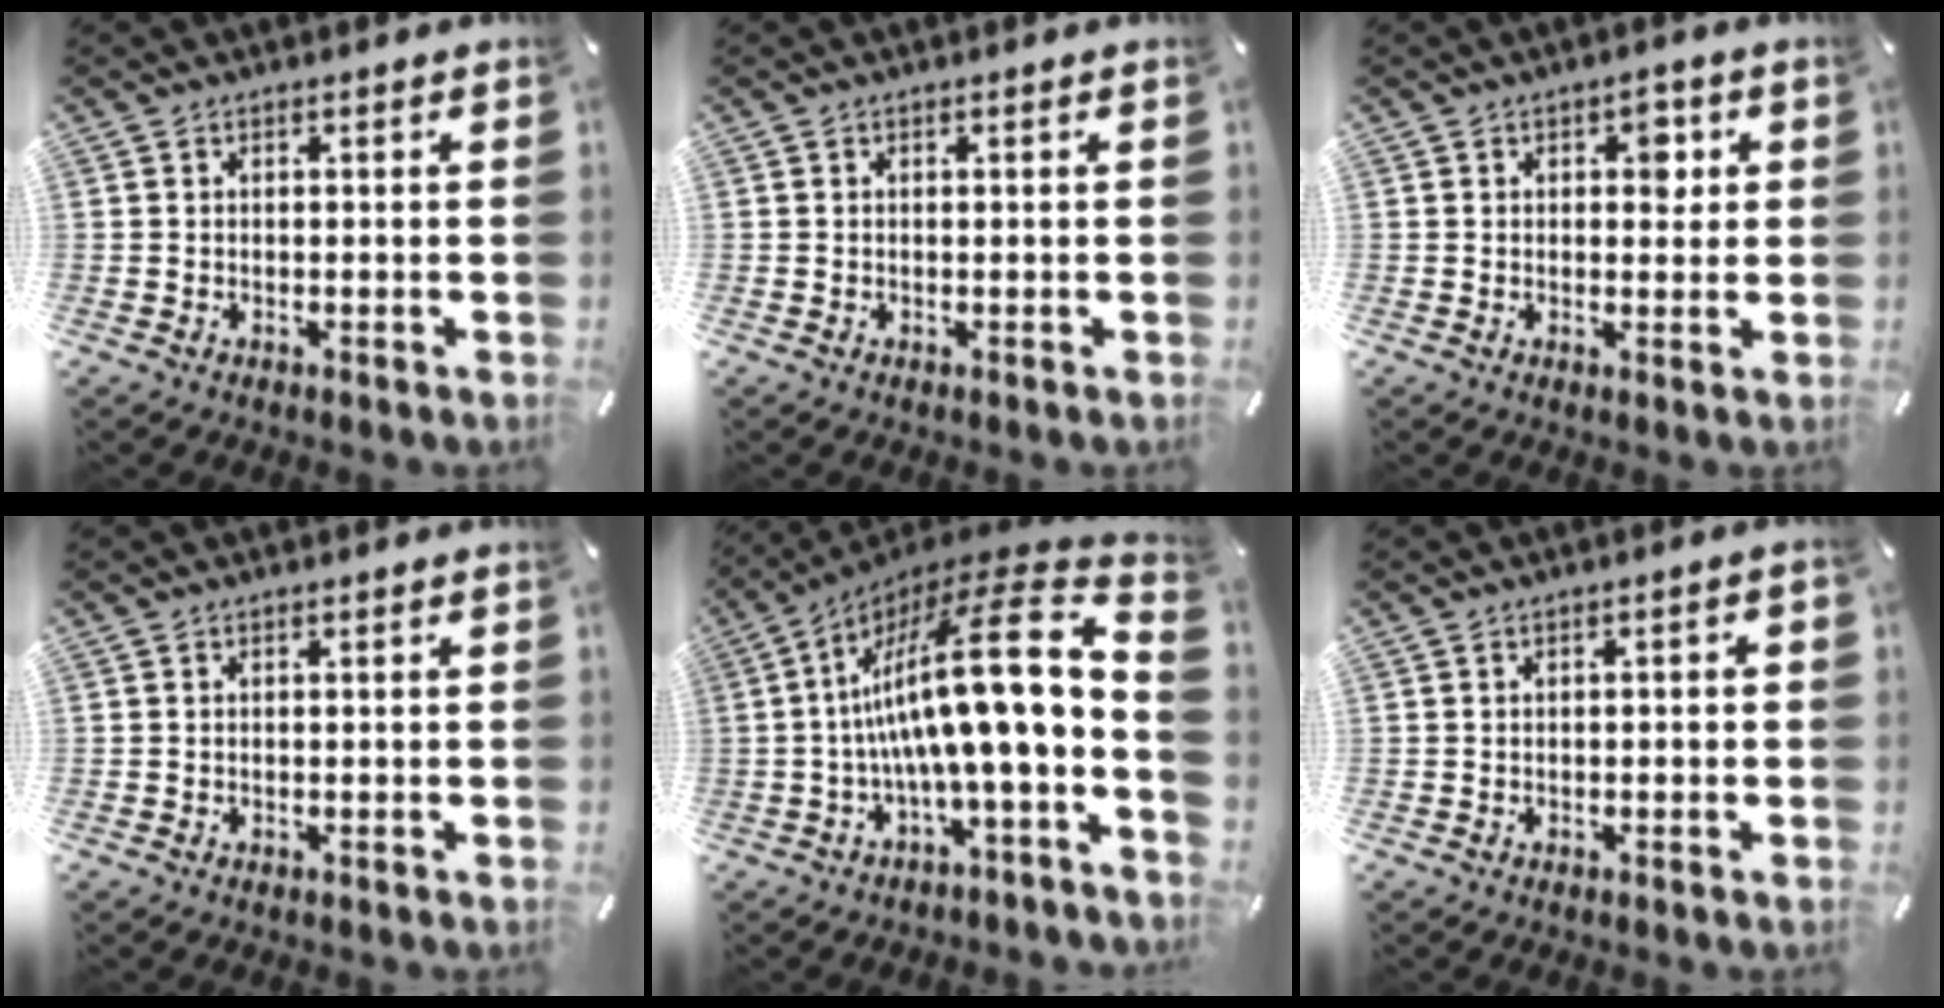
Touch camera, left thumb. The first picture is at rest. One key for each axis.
{"total": 0.0}
{"total": 4.1, "fx": 1.3, "fy": 2.6, "fz": 2.9, "tx": -0.024, "ty": -0.009, "tz": 0.010}
{"total": 0.0}
{"total": 22.2, "fx": 2.4, "fy": 5.1, "fz": 21.5, "tx": -0.364, "ty": -0.038, "tz": 0.031}
{"total": 1.4, "fx": -0.3, "fy": 0.5, "fz": 1.2, "tx": -0.021, "ty": 0.001, "tz": -0.006}